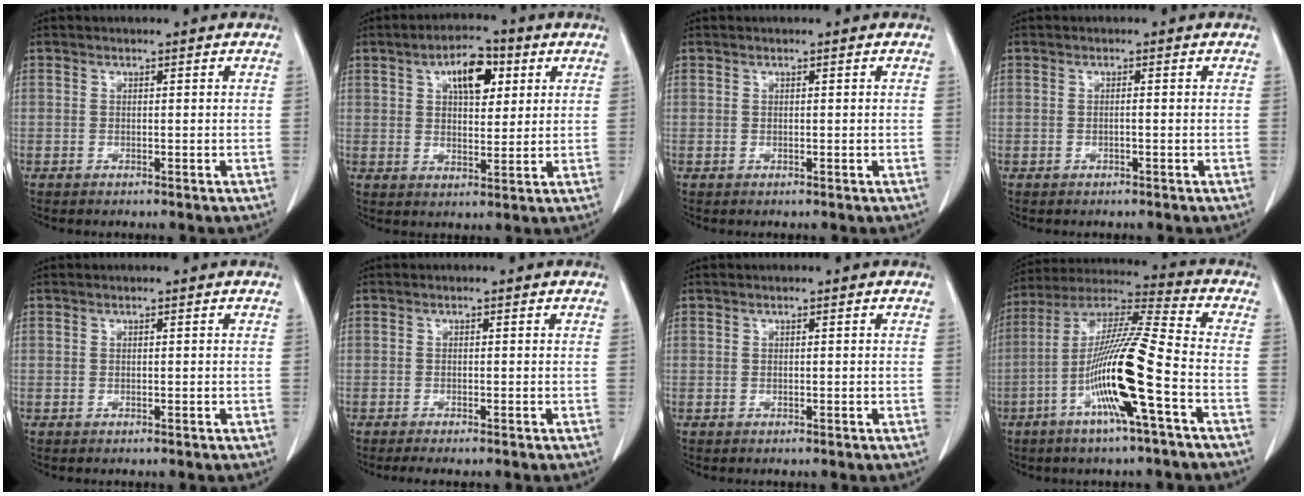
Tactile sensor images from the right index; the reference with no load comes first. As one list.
[{"total": 8.9, "force": [3.4, 4.3, 7.0], "torque": [-0.120, 0.017, 0.058]}, {"total": 0.0}, {"total": 1.0, "force": [-0.2, 0.3, 0.9], "torque": [-0.020, 0.001, -0.002]}, {"total": 0.0}, {"total": 2.8, "force": [-1.8, 0.9, 2.0], "torque": [-0.039, -0.005, -0.028]}, {"total": 0.0}, {"total": 17.1, "force": [-5.5, 0.2, 16.2], "torque": [-0.317, -0.003, -0.108]}]